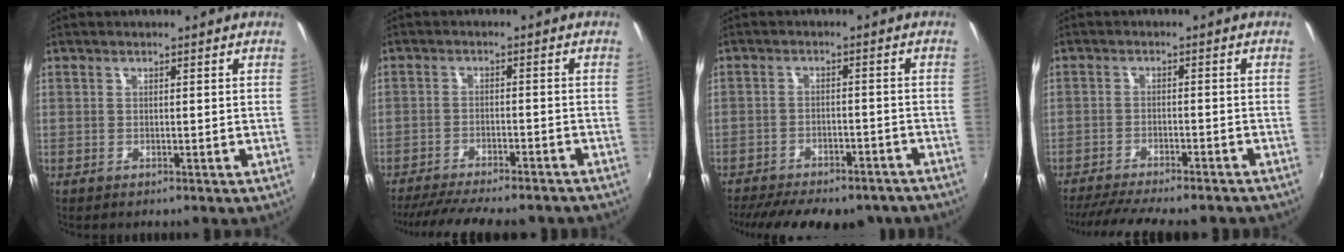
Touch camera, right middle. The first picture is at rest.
{"total": 17.0, "force": [-14.6, 3.5, 7.9], "torque": [-0.158, -0.027, -0.204]}
{"total": 19.8, "force": [-16.3, 6.8, 9.0], "torque": [-0.187, -0.020, -0.206]}
{"total": 14.3, "force": [-12.4, 2.4, 6.8], "torque": [-0.139, -0.028, -0.179]}